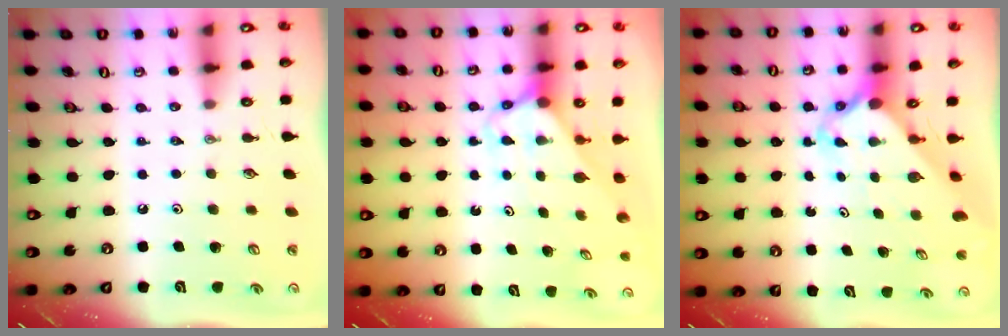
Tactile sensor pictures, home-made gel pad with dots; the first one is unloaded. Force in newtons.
{"total": 2.8, "press": 2.8, "slide": 0.2}
{"total": 2.8, "press": 2.8, "slide": 0.3}